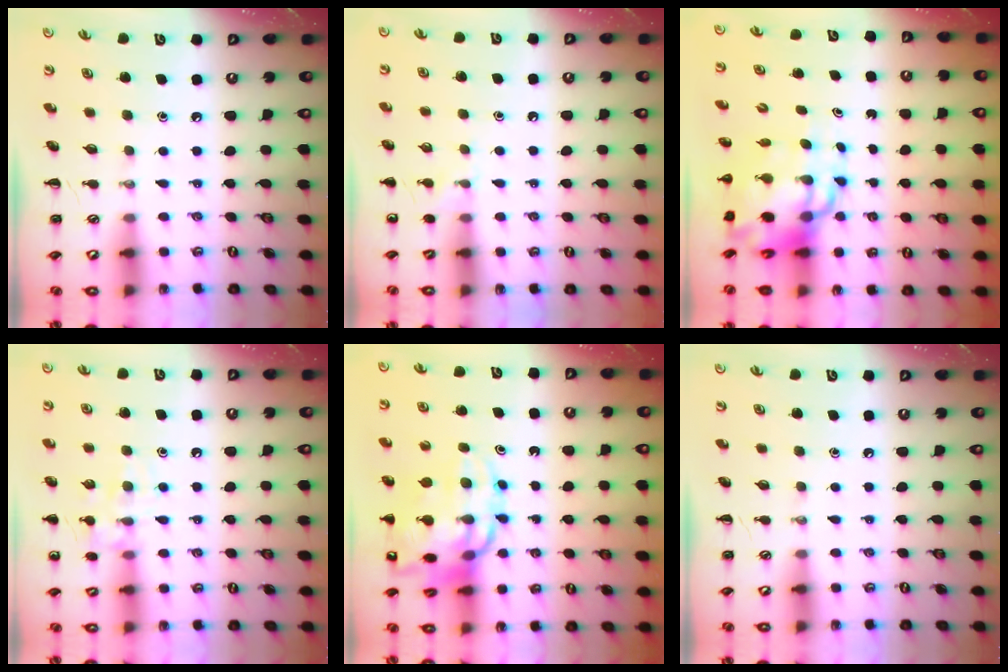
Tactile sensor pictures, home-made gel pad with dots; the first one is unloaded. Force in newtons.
{"total": 5.8, "press": 5.5, "slide": 1.8}
{"total": 12.2, "press": 11.8, "slide": 3.1}
{"total": 10.1, "press": 10.0, "slide": 1.5}
{"total": 16.8, "press": 16.5, "slide": 3.4}
{"total": 0.0}